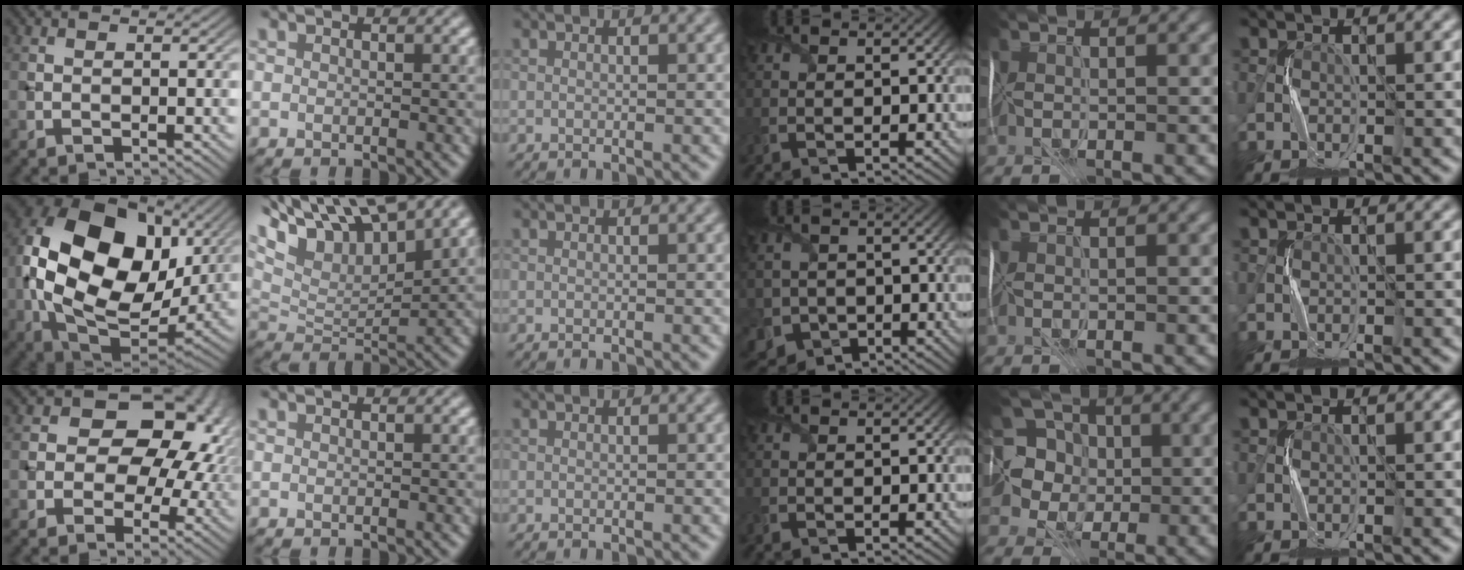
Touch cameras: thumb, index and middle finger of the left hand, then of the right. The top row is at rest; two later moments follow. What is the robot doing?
{"motion": "fold", "object": "map"}